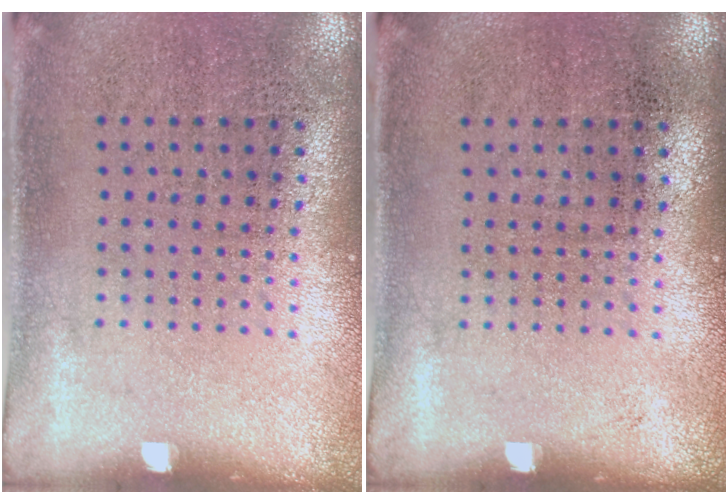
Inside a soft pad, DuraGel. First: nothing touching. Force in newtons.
{"total": 0.0}